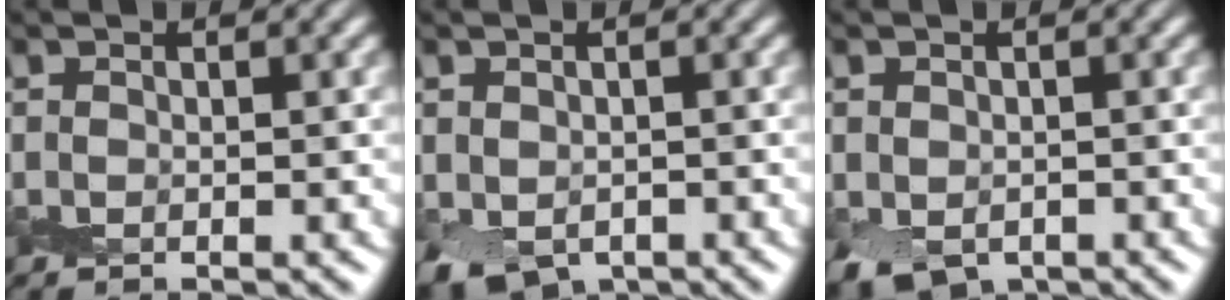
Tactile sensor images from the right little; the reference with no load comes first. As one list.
[{"total": 3.7, "force": [-1.7, 2.5, 2.1], "torque": [-0.036, -0.014, -0.026]}, {"total": 3.2, "force": [-1.6, 2.2, 1.8], "torque": [-0.030, -0.015, -0.026]}]